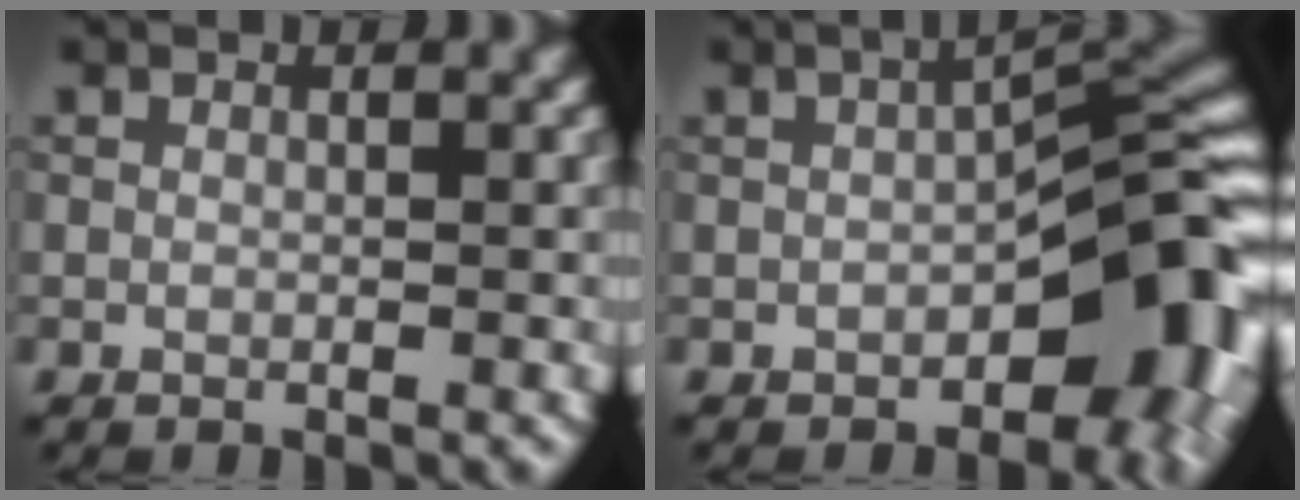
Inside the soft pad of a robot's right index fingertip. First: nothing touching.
{"total": 10.3, "force": [-3.1, 4.8, 8.6], "torque": [-0.081, 0.017, -0.060]}